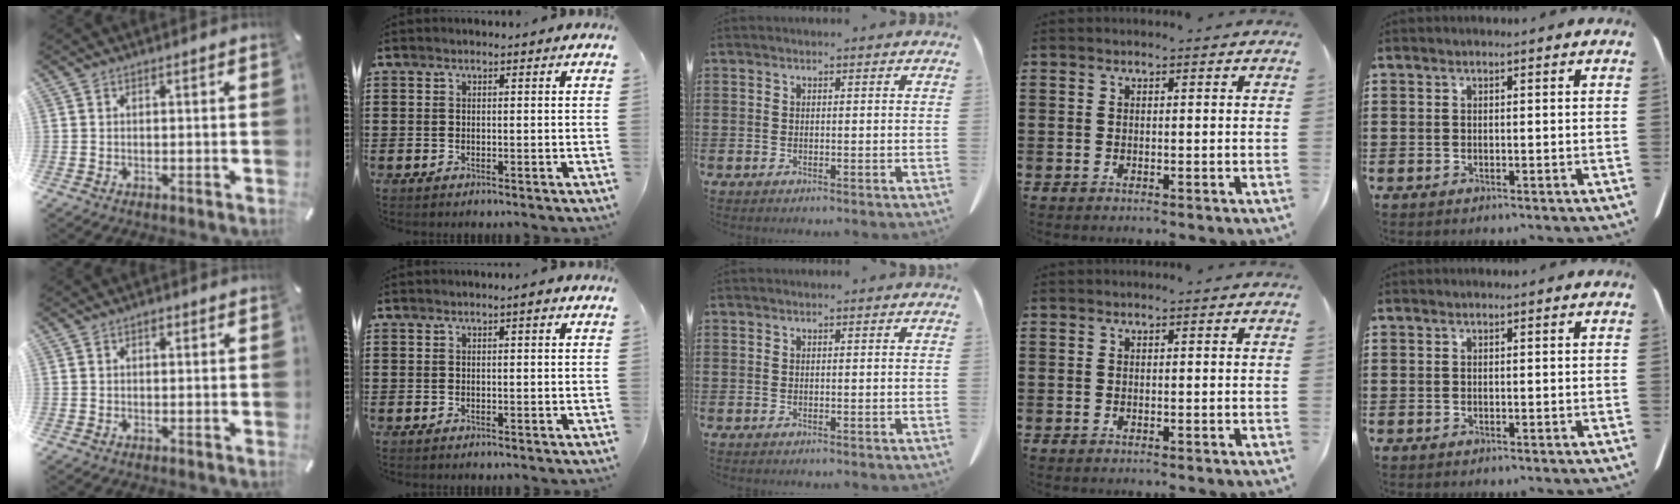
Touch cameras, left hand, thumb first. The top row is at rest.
{"thumb": {"total": 1.1, "force": [0.4, 0.8, 0.6], "torque": [-0.012, 0.005, 0.007]}, "index": {"total": 1.0, "force": [0.3, 0.1, 0.9], "torque": [-0.017, 0.000, 0.006]}}